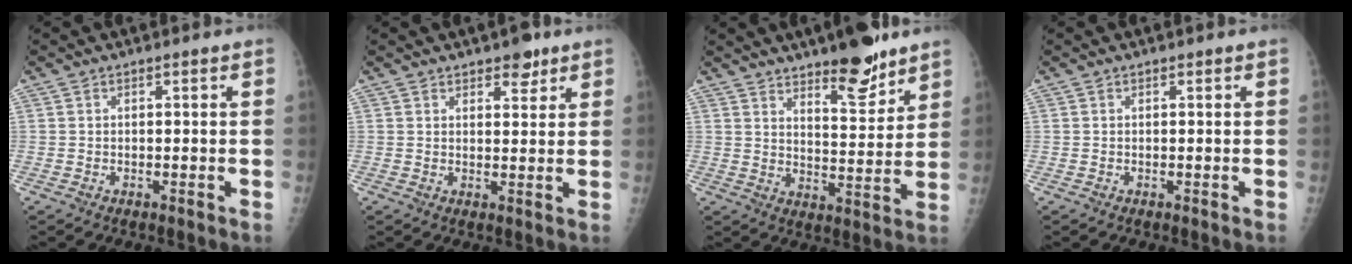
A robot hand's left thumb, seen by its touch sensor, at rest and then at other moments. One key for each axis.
{"total": 4.1, "fx": 2.8, "fy": 2.0, "fz": 2.2, "tx": -0.009, "ty": -0.014, "tz": 0.039}
{"total": 11.6, "fx": 8.3, "fy": 3.6, "fz": 7.2, "tx": -0.080, "ty": -0.059, "tz": 0.130}
{"total": 0.0}